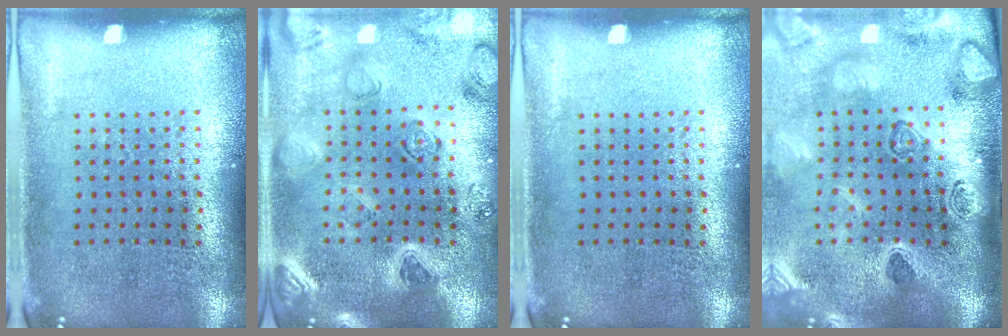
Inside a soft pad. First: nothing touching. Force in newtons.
{"total": 2.3, "press": 2.3, "slide": 0.3}
{"total": 0.0}
{"total": 4.3, "press": 3.3, "slide": 2.7}